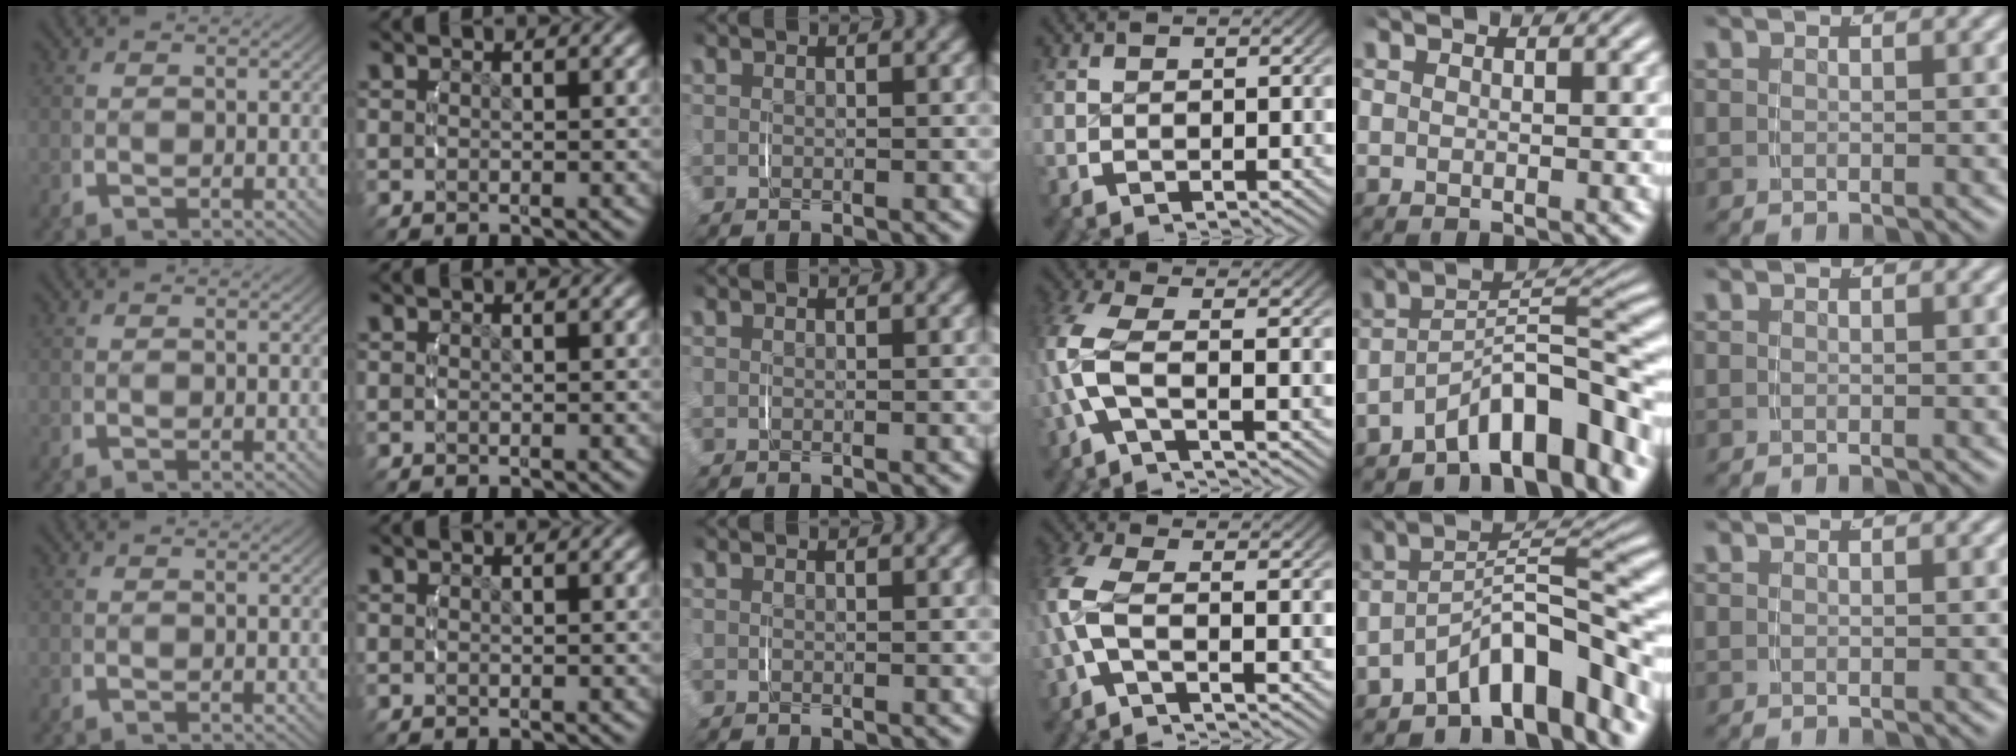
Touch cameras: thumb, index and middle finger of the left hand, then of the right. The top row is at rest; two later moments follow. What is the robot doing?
{"motion": "lift_and_place", "object": "toothpaste"}